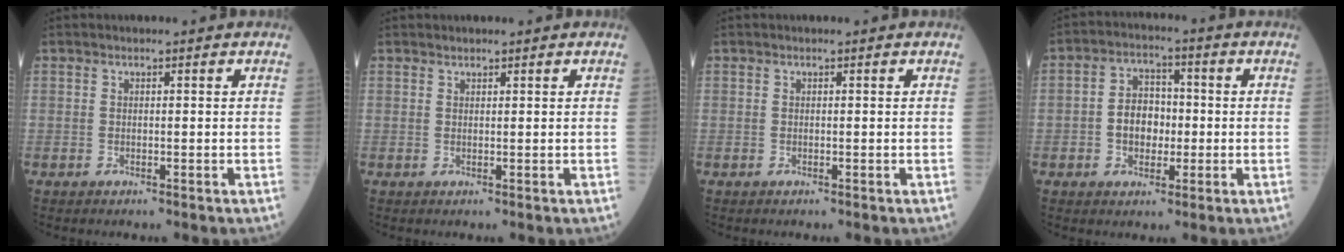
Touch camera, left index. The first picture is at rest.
{"total": 0.6, "force": [0.6, 0.2, 0.0], "torque": [-0.008, 0.004, 0.012]}
{"total": 0.0}
{"total": 6.2, "force": [-1.1, 4.5, 4.1], "torque": [-0.082, 0.016, -0.020]}